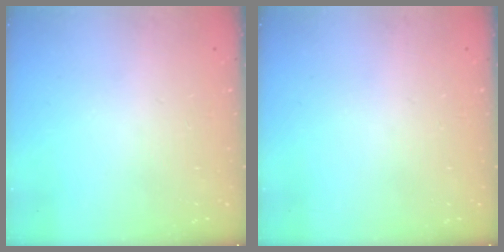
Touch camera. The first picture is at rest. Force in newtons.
{"total": 0.0}